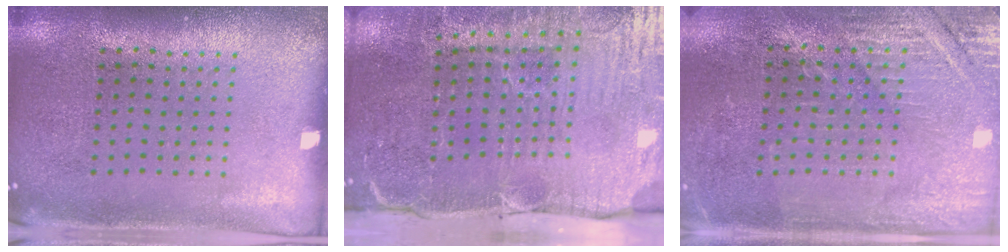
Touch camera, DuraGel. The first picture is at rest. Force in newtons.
{"total": 5.4, "press": 4.5, "slide": 3.0}
{"total": 2.9, "press": 2.9, "slide": 0.2}